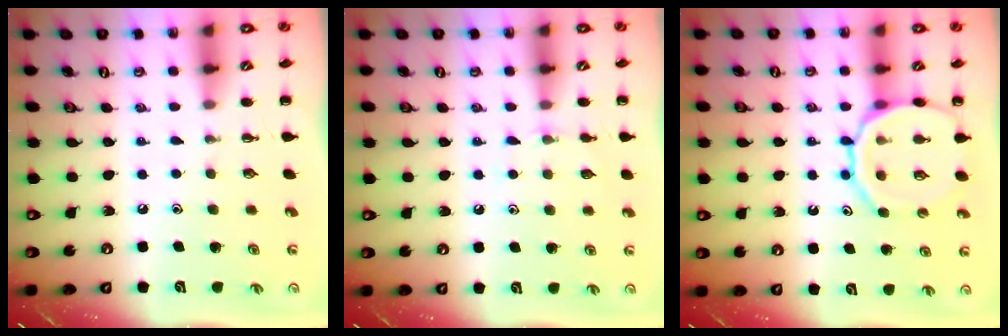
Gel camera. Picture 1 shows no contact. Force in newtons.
{"total": 4.8, "press": 4.5, "slide": 1.5}
{"total": 14.4, "press": 14.2, "slide": 2.0}